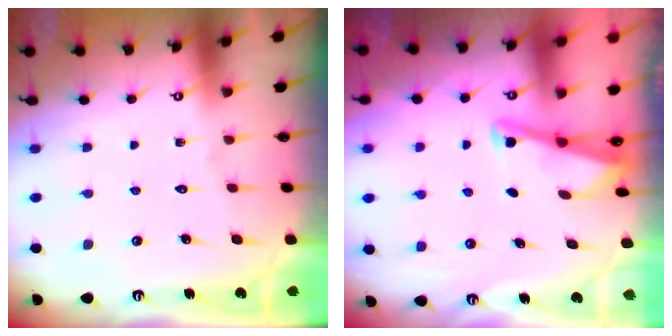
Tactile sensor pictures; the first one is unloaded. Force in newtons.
{"total": 3.0, "press": 3.0, "slide": 0.3}